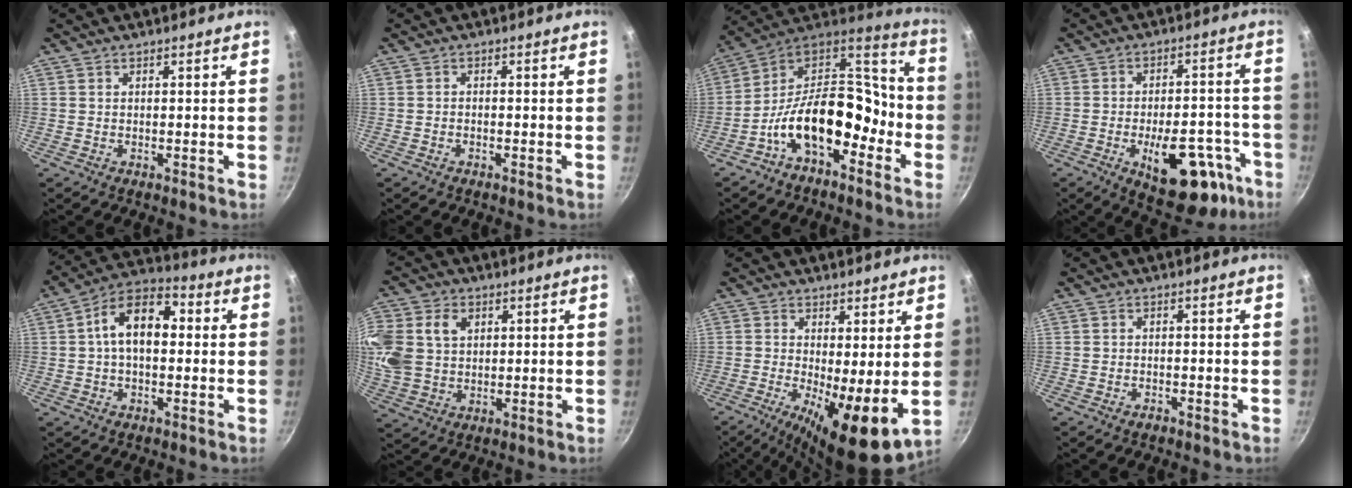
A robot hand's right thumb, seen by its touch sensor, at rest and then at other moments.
{"total": 0.6, "force": [-0.4, 0.2, 0.3], "torque": [-0.003, 0.004, -0.011]}
{"total": 18.5, "force": [-6.7, 10.1, 14.0], "torque": [-0.197, 0.095, -0.117]}
{"total": 16.8, "force": [-7.8, 7.7, 12.8], "torque": [-0.156, 0.040, -0.098]}
{"total": 12.1, "force": [1.3, 7.3, 9.6], "torque": [-0.150, 0.034, 0.009]}
{"total": 17.7, "force": [4.4, 13.4, 10.8], "torque": [-0.274, 0.025, 0.095]}
{"total": 12.8, "force": [-1.7, 3.9, 12.1], "torque": [-0.193, -0.022, -0.012]}
{"total": 0.9, "force": [-0.7, 0.4, 0.4], "torque": [-0.008, 0.004, -0.013]}